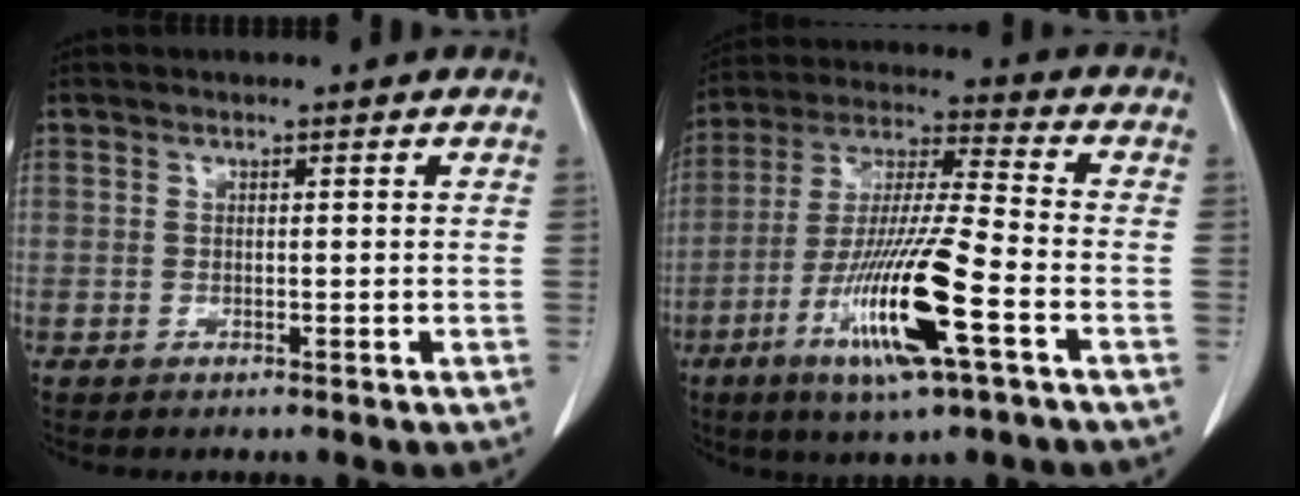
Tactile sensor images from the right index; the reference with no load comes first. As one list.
[{"total": 16.2, "force": [-6.4, 0.7, 14.9], "torque": [-0.294, -0.020, -0.115]}]